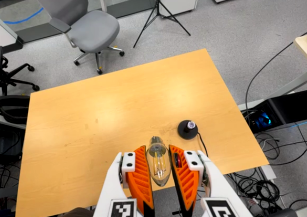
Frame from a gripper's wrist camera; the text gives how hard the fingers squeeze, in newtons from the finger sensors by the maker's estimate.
{"total": 12.4, "left": 12.7, "right": 12.1}